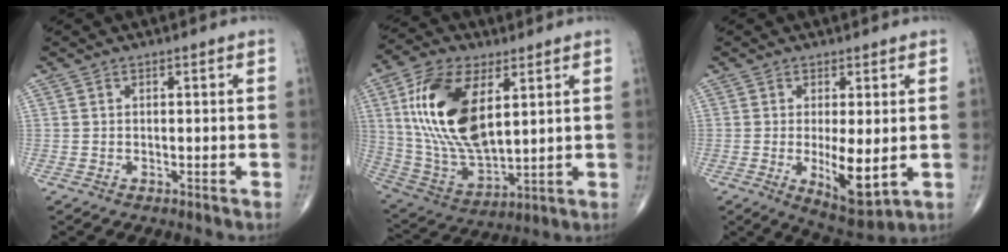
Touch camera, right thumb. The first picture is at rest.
{"total": 20.1, "force": [5.8, 10.1, 16.4], "torque": [-0.317, -0.022, 0.114]}
{"total": 8.6, "force": [-0.9, 2.9, 8.0], "torque": [-0.125, -0.027, -0.004]}